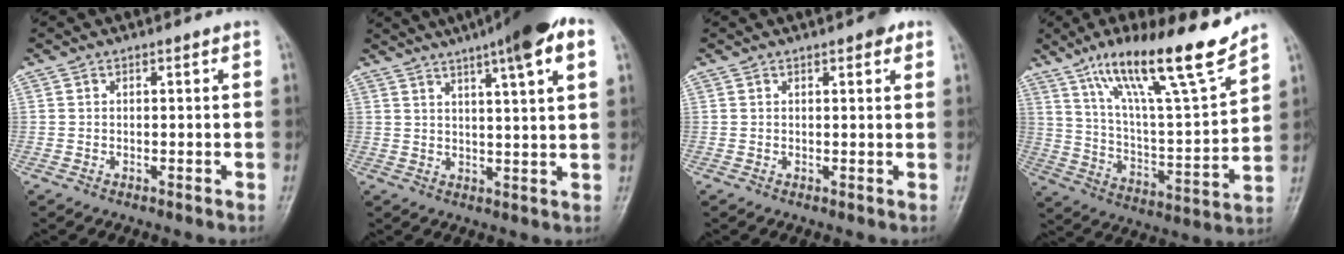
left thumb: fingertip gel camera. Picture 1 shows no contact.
{"total": 13.9, "force": [7.8, 1.8, 11.4], "torque": [-0.164, 0.001, 0.104]}
{"total": 3.2, "force": [1.8, 1.1, 2.3], "torque": [-0.024, -0.003, 0.018]}
{"total": 21.0, "force": [14.7, 3.1, 14.8], "torque": [-0.221, -0.067, 0.253]}